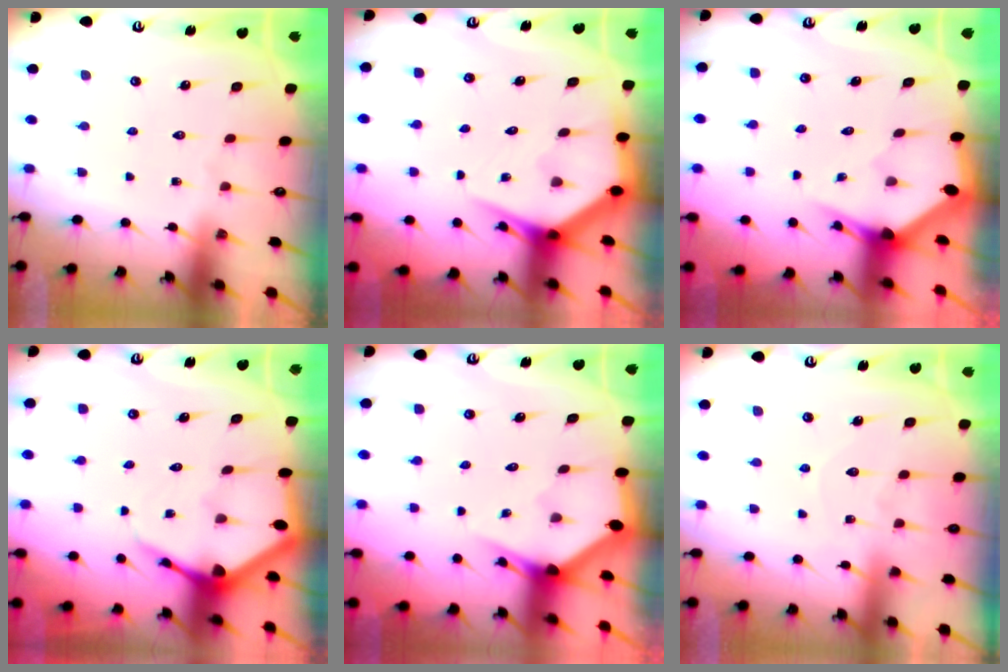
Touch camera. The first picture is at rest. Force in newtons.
{"total": 4.8, "press": 4.8, "slide": 0.2}
{"total": 3.0, "press": 3.0, "slide": 0.2}
{"total": 5.1, "press": 5.0, "slide": 0.7}
{"total": 2.9, "press": 2.9, "slide": 0.1}
{"total": 6.5, "press": 6.5, "slide": 0.7}